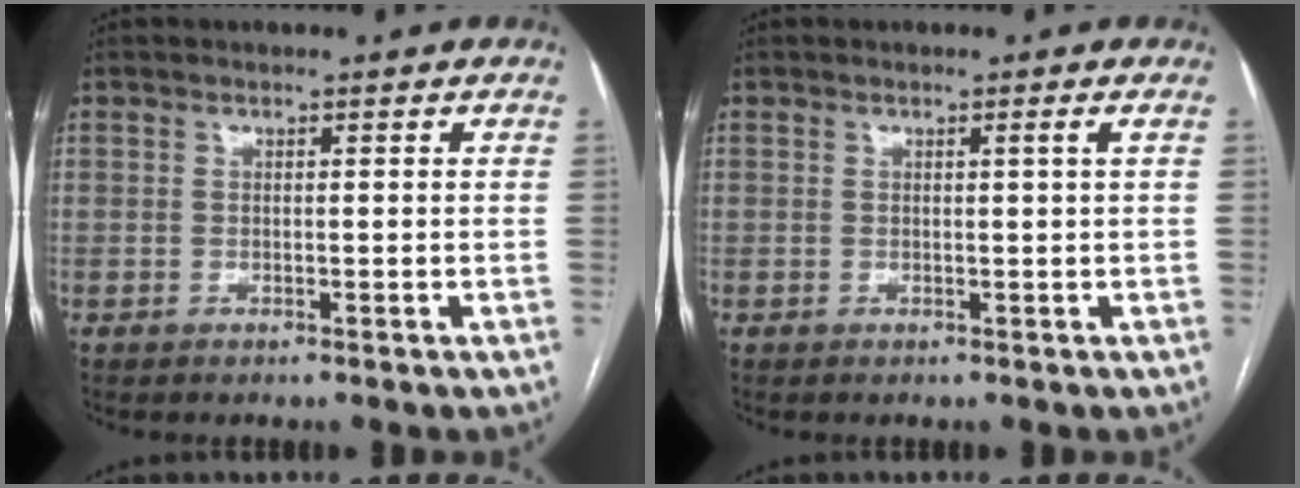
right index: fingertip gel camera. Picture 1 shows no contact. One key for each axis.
{"total": 0.8, "fx": 0.2, "fy": -0.4, "fz": 0.7, "tx": -0.014, "ty": -0.003, "tz": 0.007}